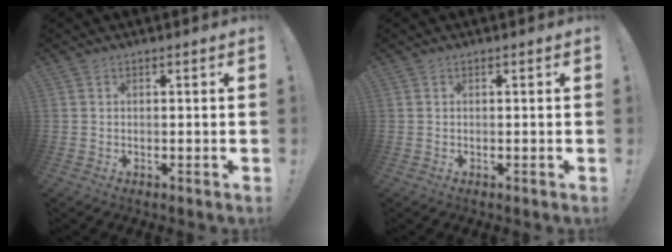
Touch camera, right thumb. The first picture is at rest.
{"total": 0.0}